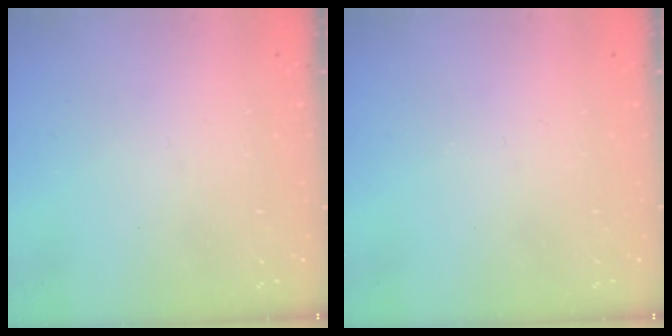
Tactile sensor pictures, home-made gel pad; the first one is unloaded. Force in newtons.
{"total": 0.0}